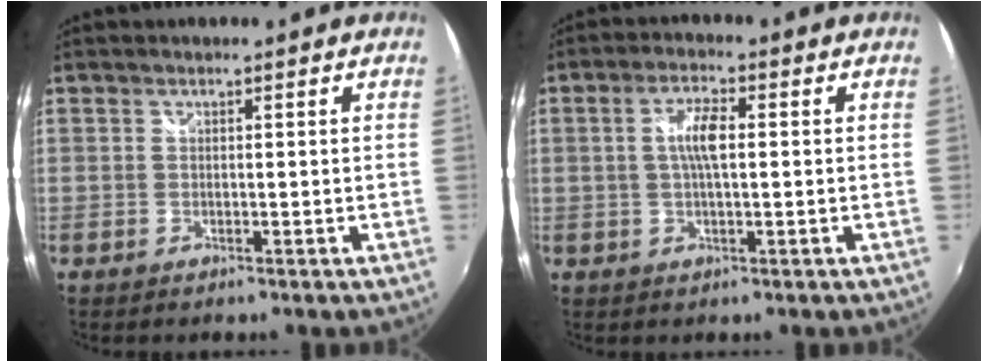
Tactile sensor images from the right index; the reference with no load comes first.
{"total": 5.1, "force": [0.4, 1.6, 4.8], "torque": [-0.091, 0.007, 0.008]}